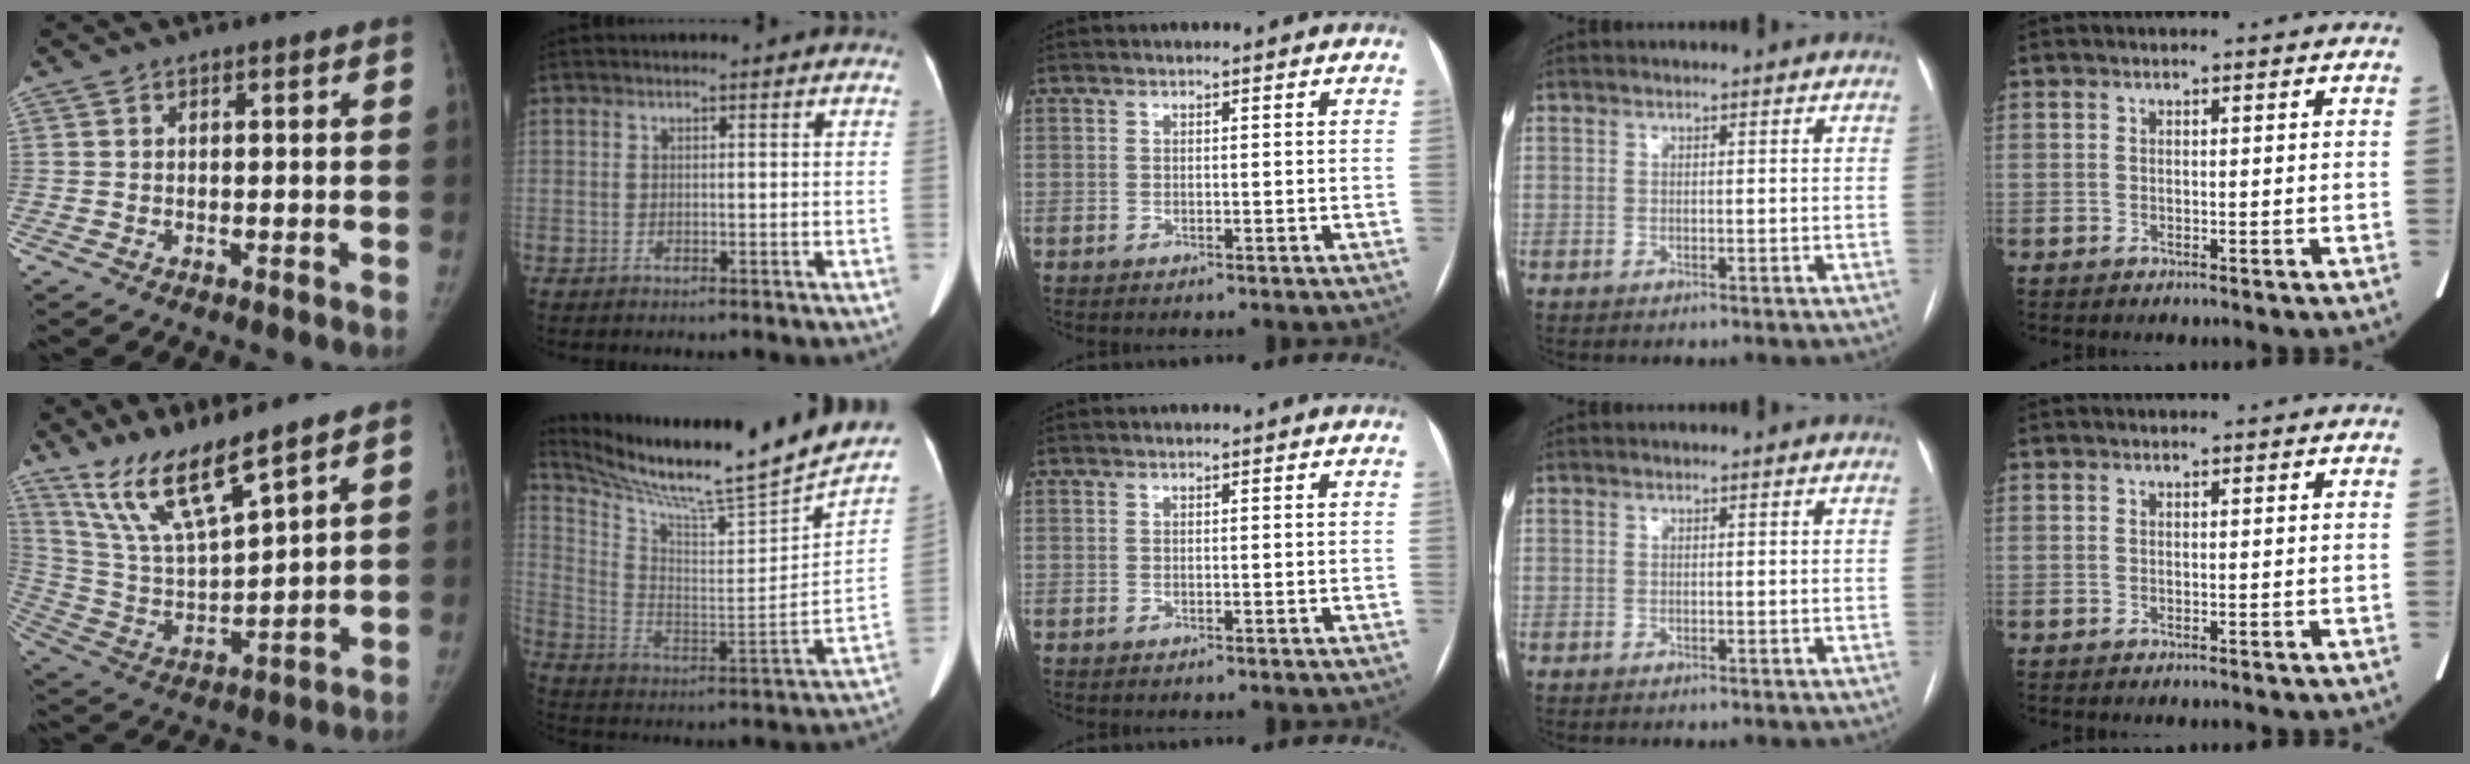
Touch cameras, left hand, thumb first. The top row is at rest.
{"thumb": {"total": 14.3, "force": [10.9, 2.4, 9.0], "torque": [-0.157, -0.062, 0.225]}, "index": {"total": 24.8, "force": [22.2, -0.1, 10.9], "torque": [-0.191, -0.082, 0.330]}}